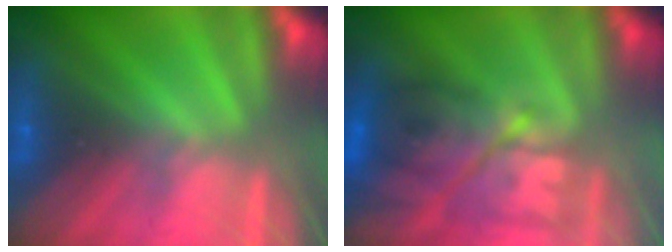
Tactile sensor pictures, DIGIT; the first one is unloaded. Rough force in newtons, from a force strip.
{"total": 9.7}